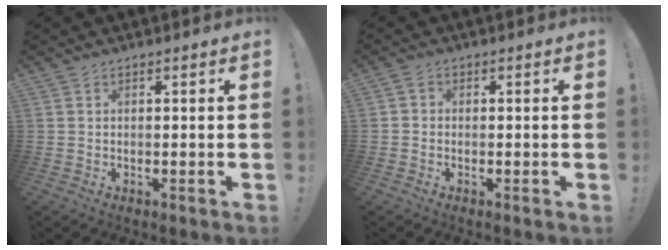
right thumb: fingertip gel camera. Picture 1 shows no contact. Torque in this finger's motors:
{"motor_torque": [0.02, -0.08, 0.26, 0.10, 0.06]}